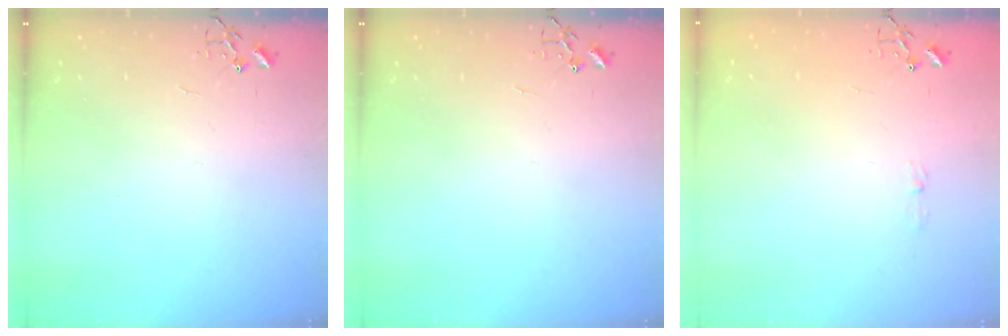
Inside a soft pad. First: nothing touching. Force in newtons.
{"total": 0.0}
{"total": 2.9, "press": 2.9, "slide": 0.5}